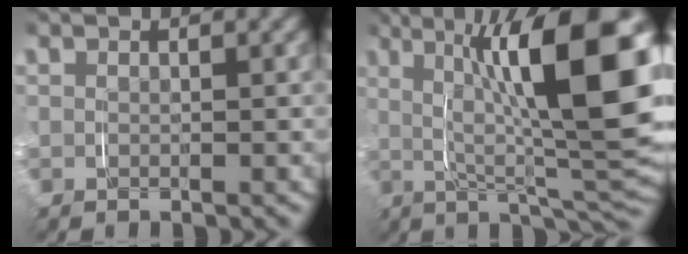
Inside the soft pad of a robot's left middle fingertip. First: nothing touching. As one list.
[{"total": 14.6, "force": [2.3, 4.7, 13.6], "torque": [-0.185, 0.011, 0.035]}]